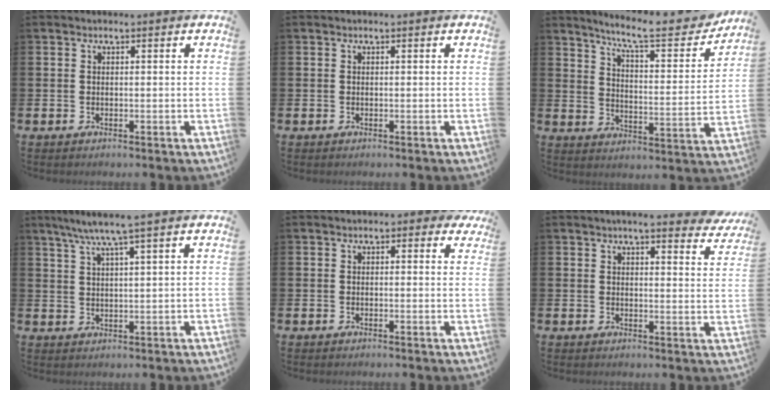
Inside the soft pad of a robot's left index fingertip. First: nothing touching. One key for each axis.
{"total": 0.0}
{"total": 9.3, "fx": 8.2, "fy": 1.1, "fz": 4.2, "tx": -0.096, "ty": -0.055, "tz": 0.137}
{"total": 5.1, "fx": 4.0, "fy": -0.4, "fz": 3.1, "tx": -0.076, "ty": -0.008, "tz": 0.070}
{"total": 0.9, "fx": 0.5, "fy": 0.6, "fz": 0.5, "tx": -0.009, "ty": 0.010, "tz": 0.006}
{"total": 4.6, "fx": 4.3, "fy": 0.4, "fz": 1.6, "tx": -0.025, "ty": -0.021, "tz": 0.072}